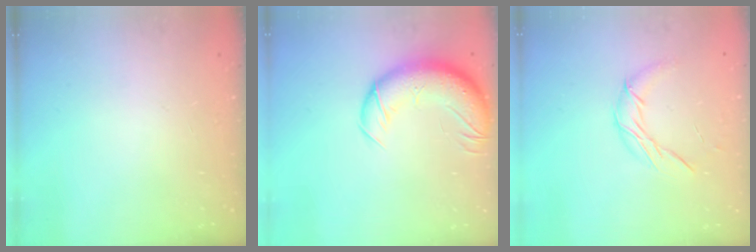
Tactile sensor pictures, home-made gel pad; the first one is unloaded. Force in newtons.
{"total": 13.3, "press": 12.8, "slide": 3.6}
{"total": 7.9, "press": 7.9, "slide": 0.2}